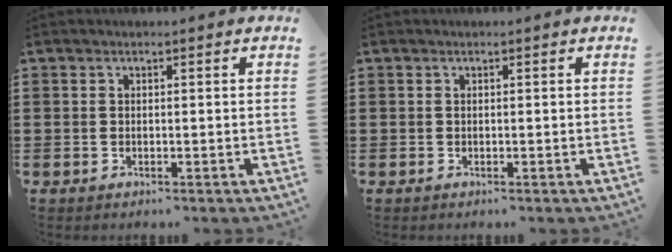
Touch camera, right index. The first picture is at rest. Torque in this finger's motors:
{"motor_torque": [0.08, 0.48, 0.00, 0.00]}